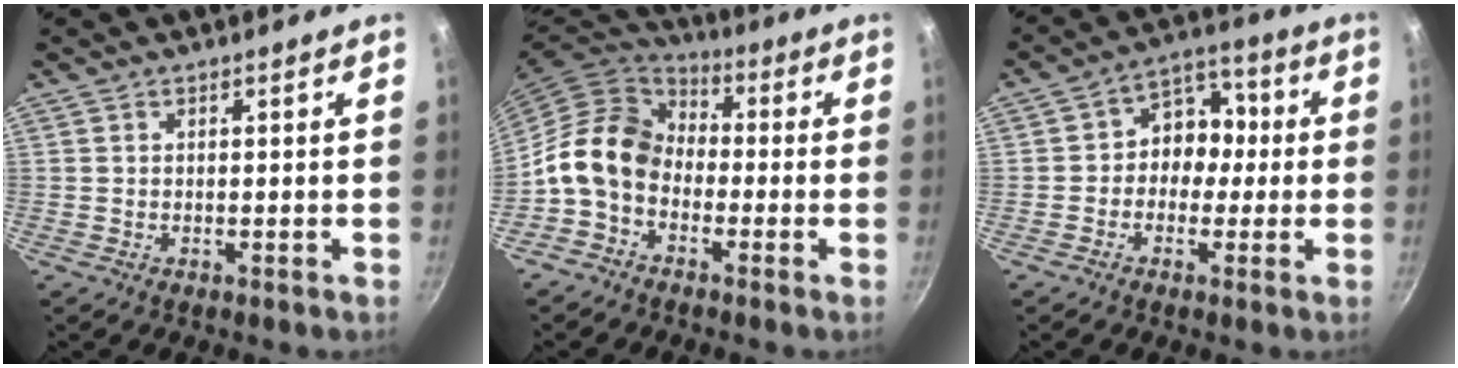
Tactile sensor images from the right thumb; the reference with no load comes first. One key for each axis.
{"total": 11.9, "fx": -2.6, "fy": 9.0, "fz": 7.3, "tx": -0.101, "ty": 0.043, "tz": -0.074}
{"total": 8.9, "fx": -0.4, "fy": 7.4, "fz": 4.8, "tx": -0.012, "ty": 0.031, "tz": -0.025}